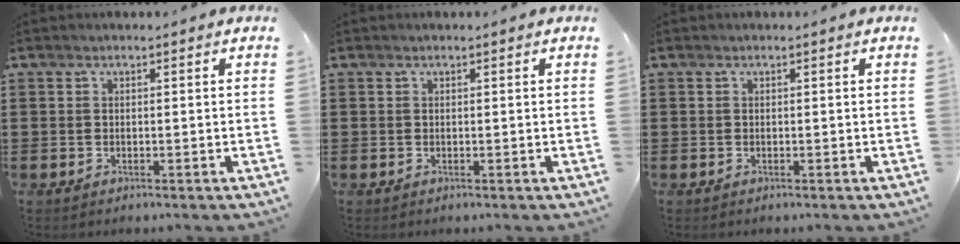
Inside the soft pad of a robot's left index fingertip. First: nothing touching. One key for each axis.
{"total": 0.0}
{"total": 0.0}